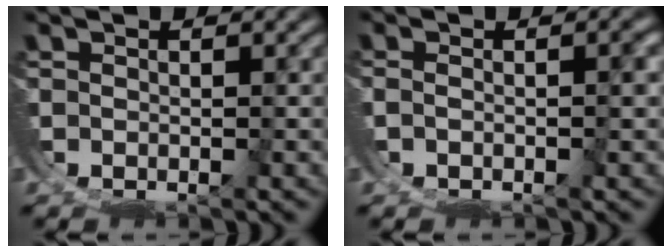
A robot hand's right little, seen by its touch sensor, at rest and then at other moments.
{"total": 1.9, "force": [-0.5, 0.6, 1.7], "torque": [-0.019, -0.001, -0.007]}